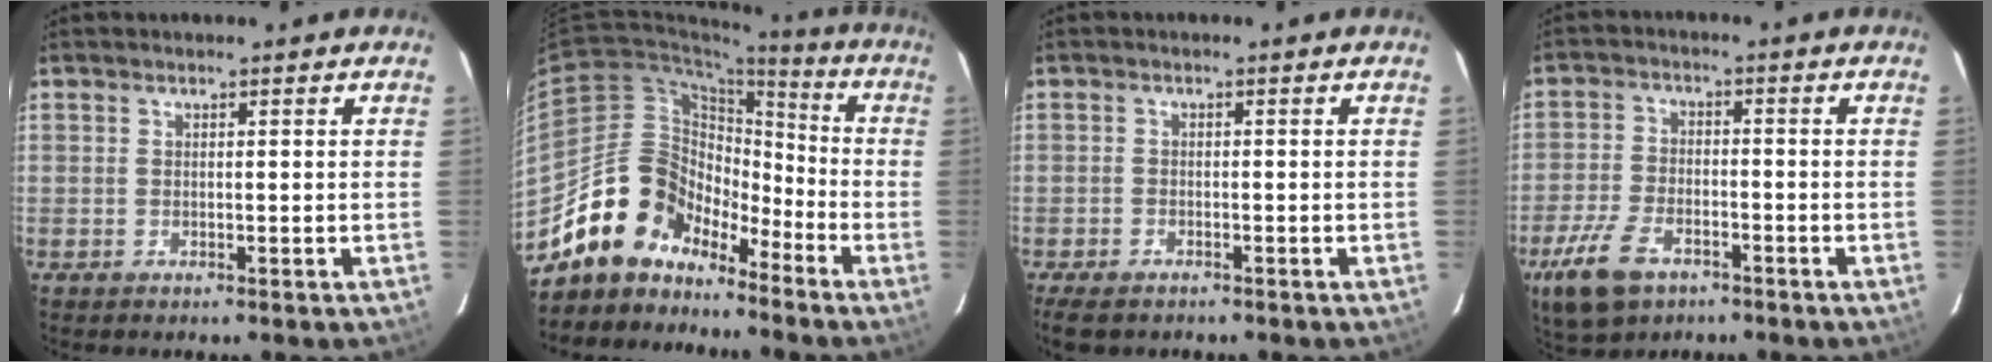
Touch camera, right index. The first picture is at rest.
{"total": 13.3, "force": [-10.6, 7.5, 3.0], "torque": [-0.059, 0.040, -0.196]}
{"total": 5.2, "force": [-4.0, 2.4, 2.3], "torque": [-0.064, -0.013, -0.071]}
{"total": 10.9, "force": [-6.4, 5.8, 6.5], "torque": [-0.164, -0.010, -0.121]}